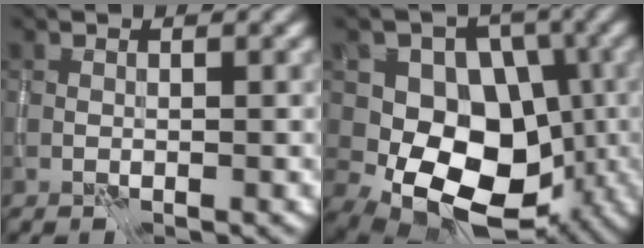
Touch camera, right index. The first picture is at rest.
{"total": 12.2, "force": [-2.2, 9.2, 7.7], "torque": [-0.070, -0.001, -0.056]}